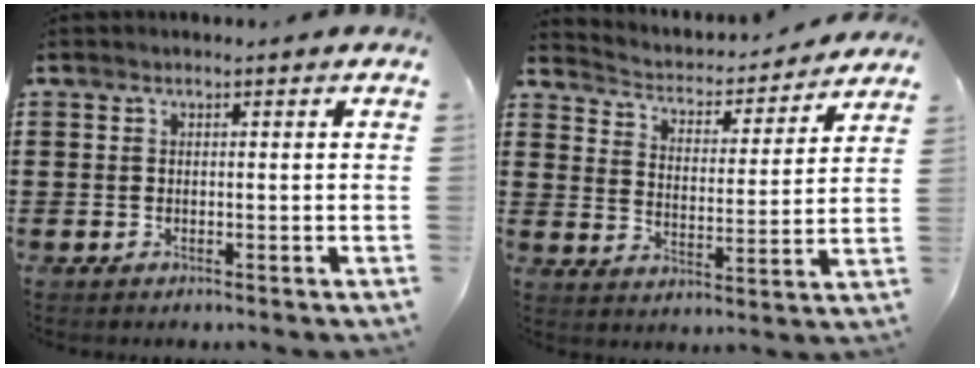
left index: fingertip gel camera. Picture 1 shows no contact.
{"total": 2.9, "force": [2.8, 0.6, 0.2], "torque": [-0.026, -0.030, 0.038]}